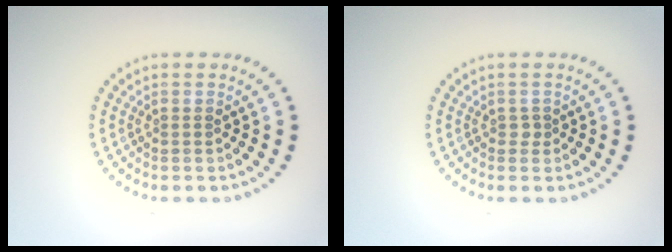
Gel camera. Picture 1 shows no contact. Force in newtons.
{"total": 0.6, "press": 0.5, "slide": 0.3}